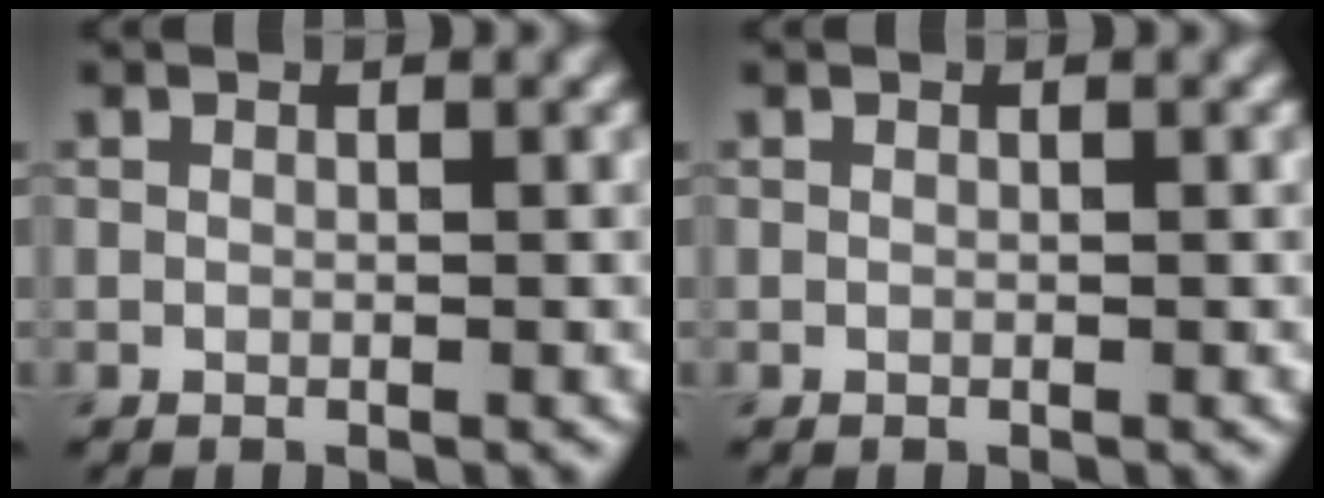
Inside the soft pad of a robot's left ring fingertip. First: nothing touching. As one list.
[{"total": 0.0}]